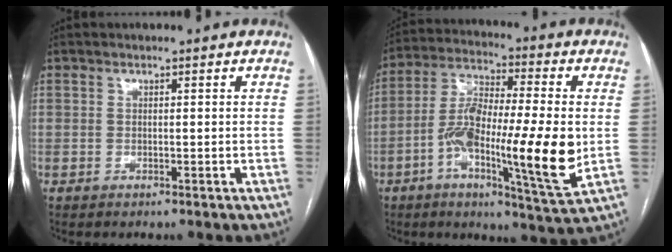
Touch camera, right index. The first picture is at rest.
{"total": 17.9, "force": [-3.1, 2.3, 17.5], "torque": [-0.321, -0.007, -0.054]}